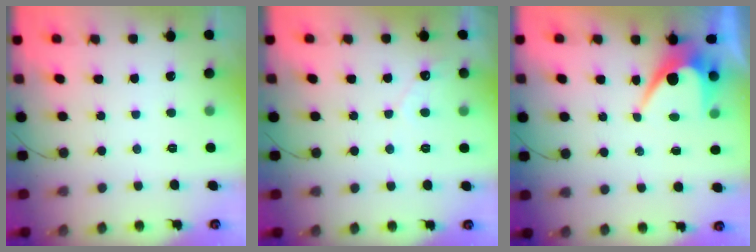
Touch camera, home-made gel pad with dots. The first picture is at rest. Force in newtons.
{"total": 2.8, "press": 2.8, "slide": 0.1}
{"total": 7.3, "press": 7.3, "slide": 0.3}